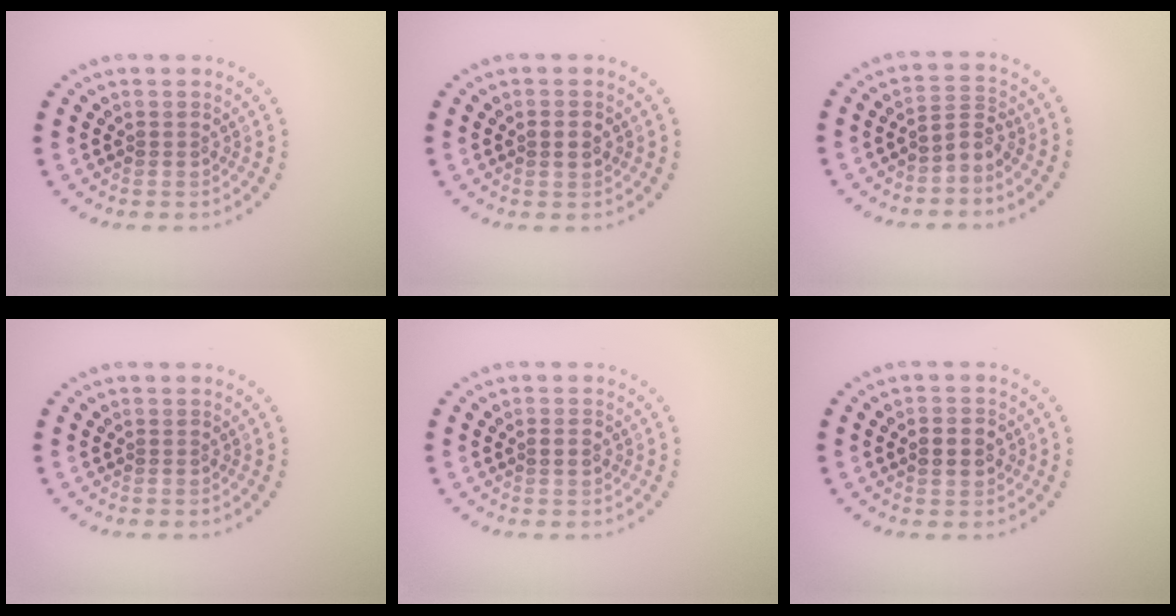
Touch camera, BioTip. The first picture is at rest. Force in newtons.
{"total": 1.0, "press": 0.9, "slide": 0.2}
{"total": 2.2, "press": 1.5, "slide": 1.6}
{"total": 0.0}
{"total": 1.0, "press": 1.0, "slide": 0.3}
{"total": 2.9, "press": 2.9, "slide": 0.2}